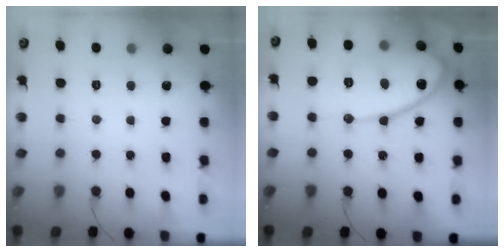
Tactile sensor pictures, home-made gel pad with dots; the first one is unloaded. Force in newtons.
{"total": 14.1, "press": 14.1, "slide": 0.9}